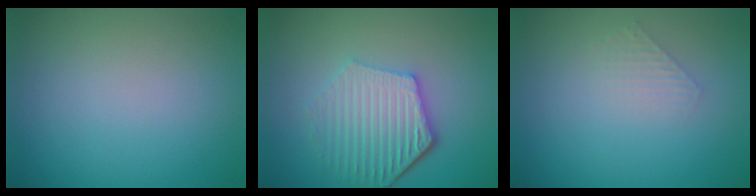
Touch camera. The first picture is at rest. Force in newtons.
{"total": 5.8, "press": 4.3, "slide": 3.8}
{"total": 1.3, "press": 1.3, "slide": 0.2}